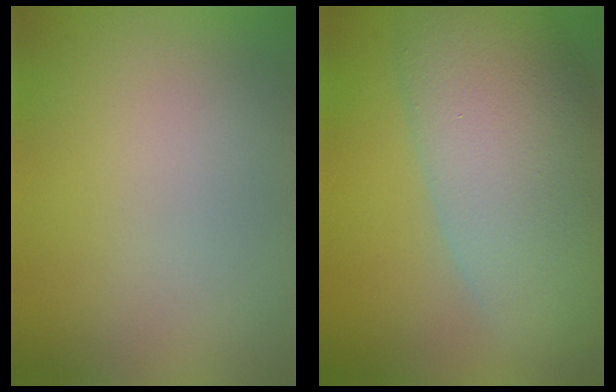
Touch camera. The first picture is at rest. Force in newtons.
{"total": 11.8, "press": 11.8, "slide": 0.9}